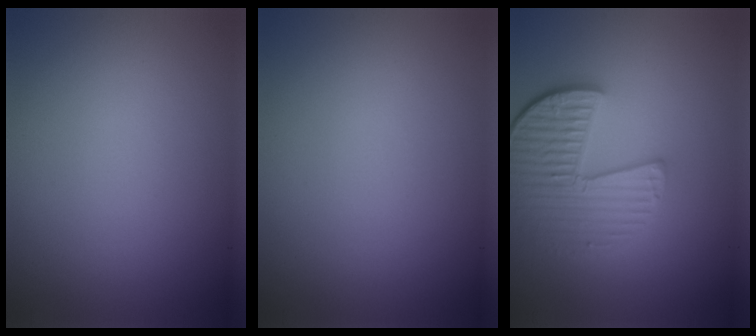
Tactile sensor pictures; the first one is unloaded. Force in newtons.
{"total": 0.0}
{"total": 5.5, "press": 4.1, "slide": 3.6}